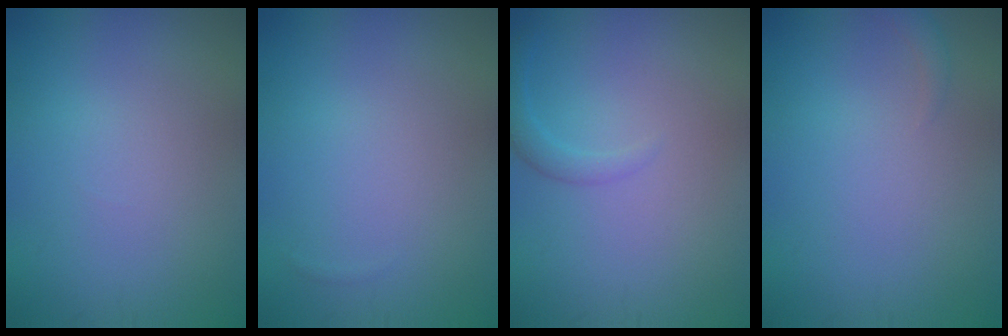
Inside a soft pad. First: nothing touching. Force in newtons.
{"total": 0.0}
{"total": 1.4, "press": 1.4, "slide": 0.1}
{"total": 0.9, "press": 0.9, "slide": 0.1}